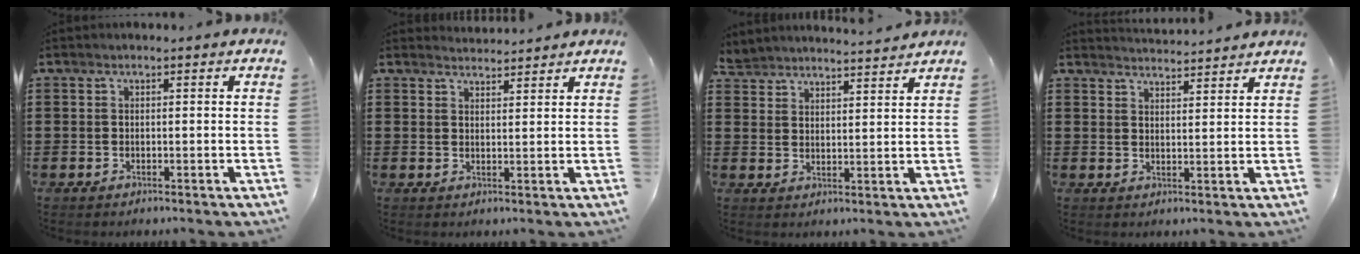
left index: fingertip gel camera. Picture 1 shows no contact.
{"total": 2.3, "force": [2.3, 0.0, -0.2], "torque": [-0.003, -0.005, 0.045]}
{"total": 3.9, "force": [3.9, -0.2, -0.3], "torque": [-0.009, -0.022, 0.070]}
{"total": 3.0, "force": [3.0, -0.3, -0.1], "torque": [-0.007, -0.016, 0.055]}